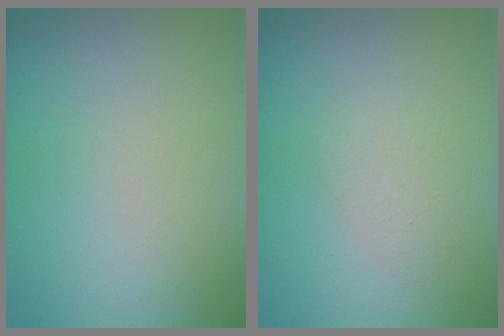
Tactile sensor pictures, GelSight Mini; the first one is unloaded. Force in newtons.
{"total": 1.4, "press": 1.4, "slide": 0.0}